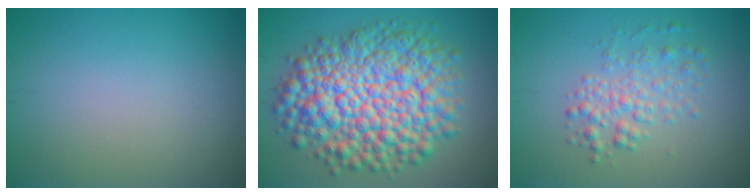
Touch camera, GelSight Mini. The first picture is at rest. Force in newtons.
{"total": 11.6, "press": 11.6, "slide": 0.3}
{"total": 2.7, "press": 2.7, "slide": 0.0}